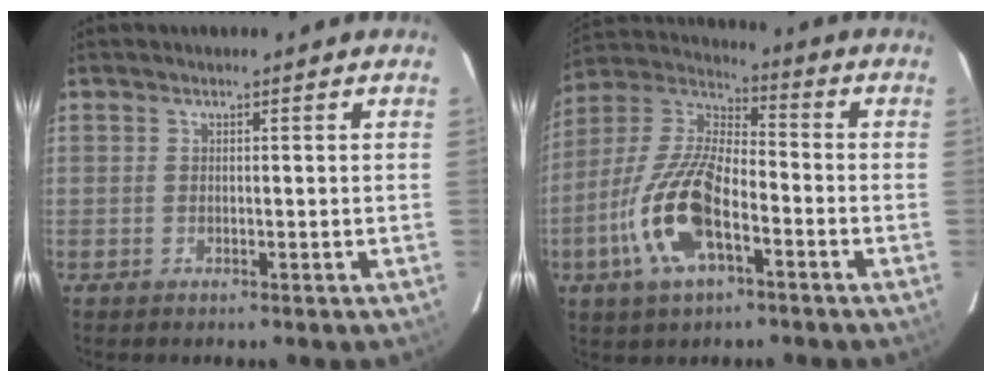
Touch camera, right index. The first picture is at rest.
{"total": 16.1, "force": [-6.4, 6.6, 13.3], "torque": [-0.284, -0.005, -0.129]}